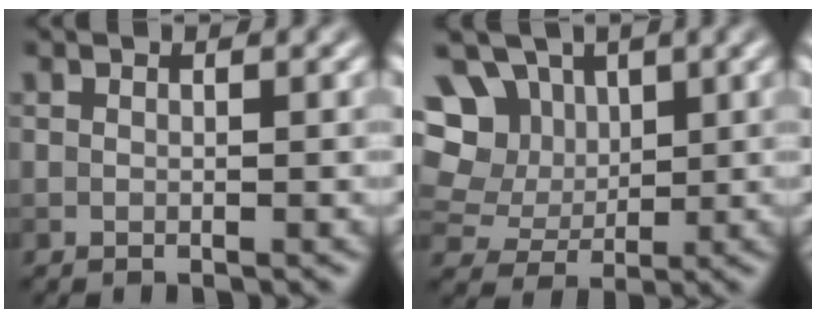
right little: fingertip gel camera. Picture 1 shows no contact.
{"total": 12.3, "force": [4.9, 9.9, 5.5], "torque": [-0.133, 0.035, 0.076]}